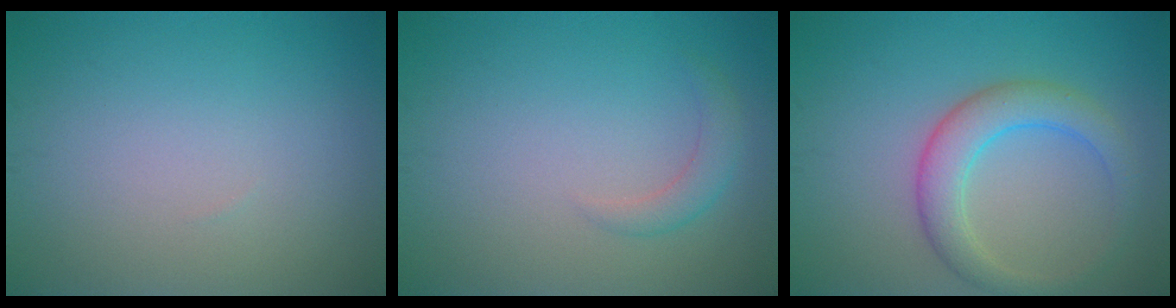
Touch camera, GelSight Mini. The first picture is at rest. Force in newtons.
{"total": 1.6, "press": 1.6, "slide": 0.1}
{"total": 4.3, "press": 4.3, "slide": 0.3}